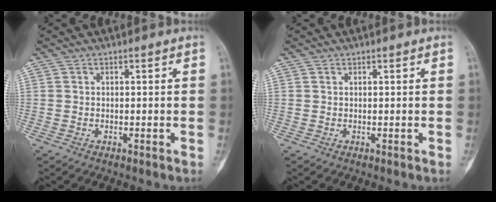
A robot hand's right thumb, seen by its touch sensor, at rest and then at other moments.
{"total": 0.0}